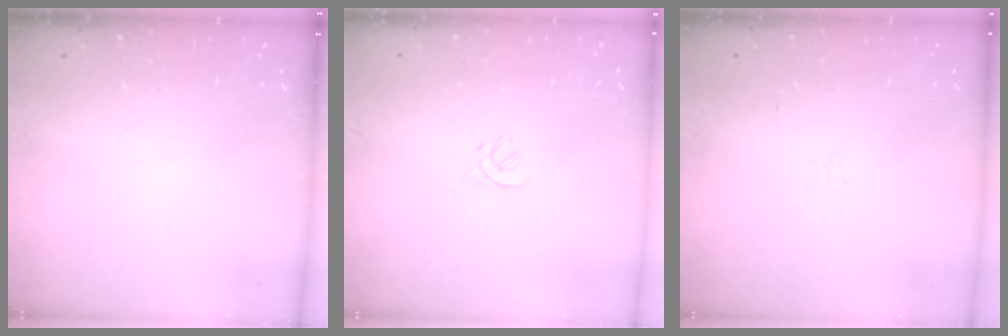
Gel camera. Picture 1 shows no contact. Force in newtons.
{"total": 0.0}
{"total": 3.1, "press": 3.0, "slide": 0.8}